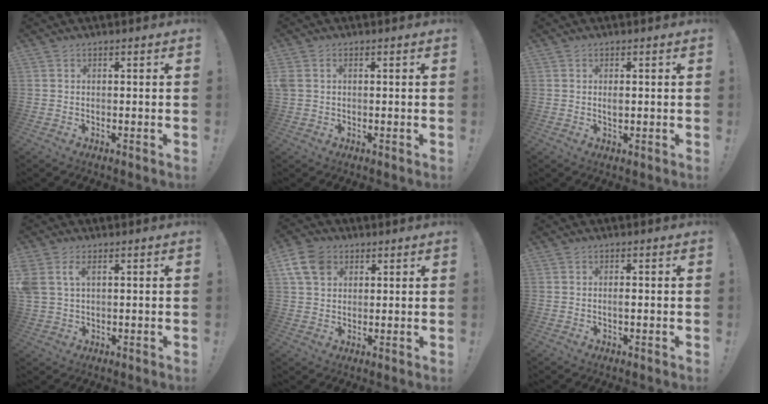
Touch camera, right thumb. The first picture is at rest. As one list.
[{"total": 2.2, "force": [0.5, 1.6, 1.4], "torque": [-0.036, 0.003, 0.008]}, {"total": 1.6, "force": [0.0, 0.8, 1.4], "torque": [-0.011, -0.004, -0.004]}, {"total": 5.3, "force": [2.0, 3.1, 3.8], "torque": [-0.083, -0.004, 0.036]}, {"total": 9.8, "force": [4.4, 7.1, 5.1], "torque": [-0.093, -0.011, 0.089]}, {"total": 1.1, "force": [-0.4, 0.2, 1.0], "torque": [-0.011, -0.002, -0.008]}]